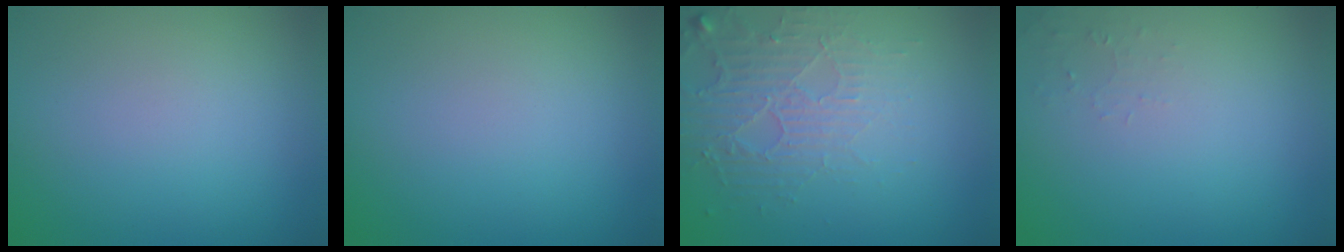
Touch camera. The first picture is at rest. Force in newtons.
{"total": 0.0}
{"total": 3.8, "press": 2.9, "slide": 2.4}
{"total": 0.9, "press": 0.9, "slide": 0.2}